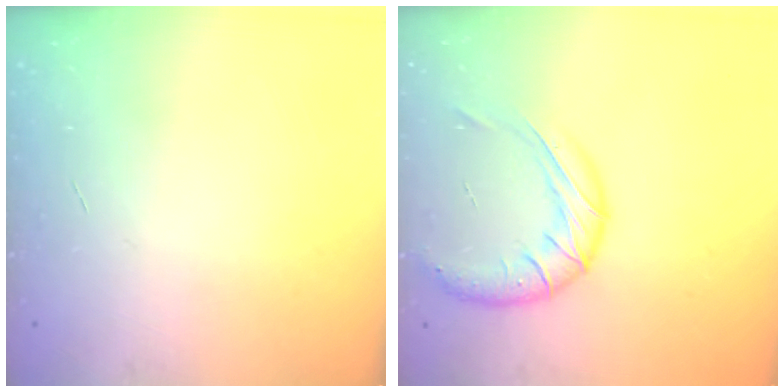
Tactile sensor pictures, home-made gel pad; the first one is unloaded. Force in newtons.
{"total": 13.6, "press": 13.5, "slide": 1.5}